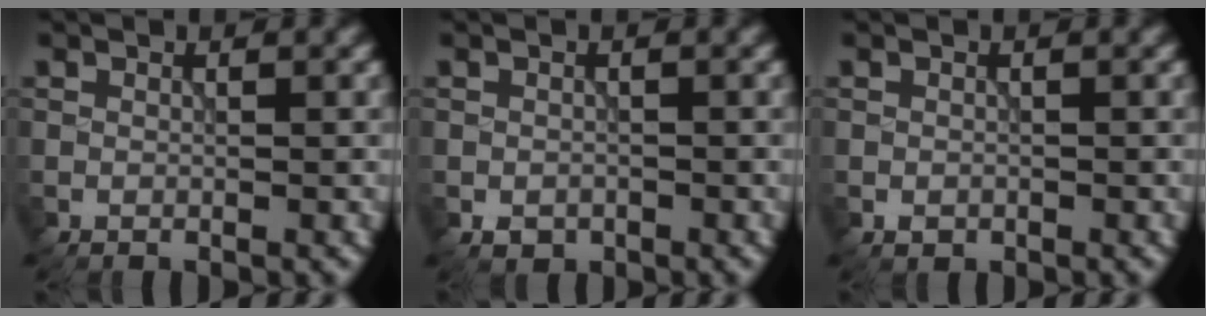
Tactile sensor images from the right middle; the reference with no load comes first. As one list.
[{"total": 1.2, "force": [-0.7, 0.8, 0.4], "torque": [-0.007, -0.006, -0.012]}, {"total": 0.8, "force": [-0.5, 0.6, 0.2], "torque": [-0.003, -0.004, -0.008]}]